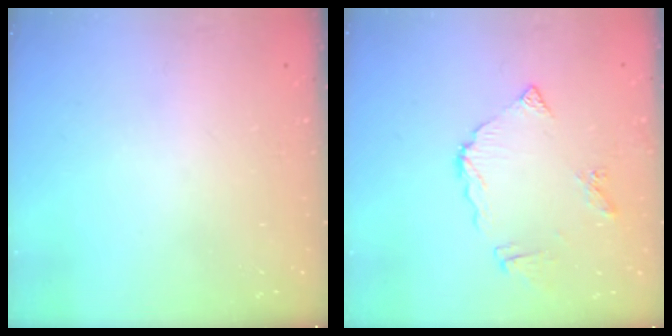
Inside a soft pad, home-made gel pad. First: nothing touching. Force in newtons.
{"total": 9.1, "press": 9.1, "slide": 1.0}